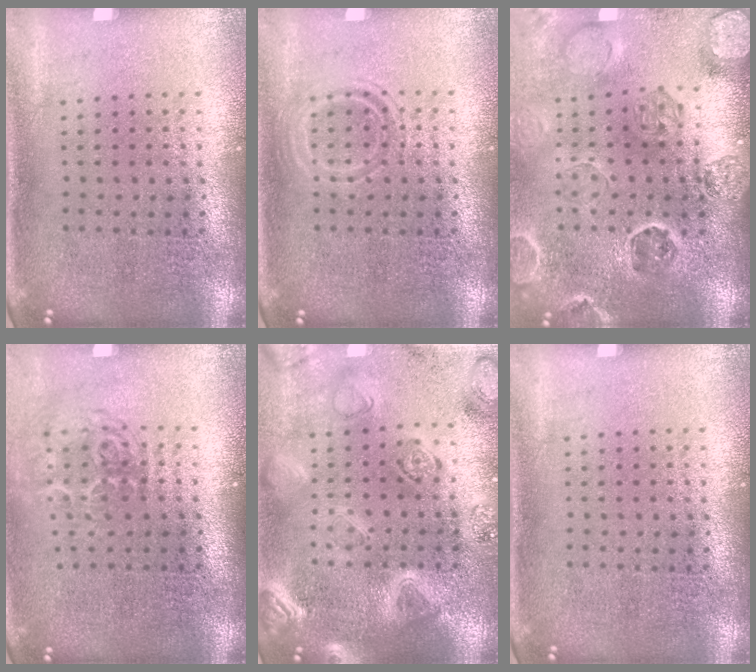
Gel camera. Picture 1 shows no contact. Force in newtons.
{"total": 1.5, "press": 1.5, "slide": 0.3}
{"total": 2.6, "press": 2.6, "slide": 0.3}
{"total": 1.7, "press": 1.1, "slide": 1.3}
{"total": 3.0, "press": 2.9, "slide": 0.8}
{"total": 0.0}